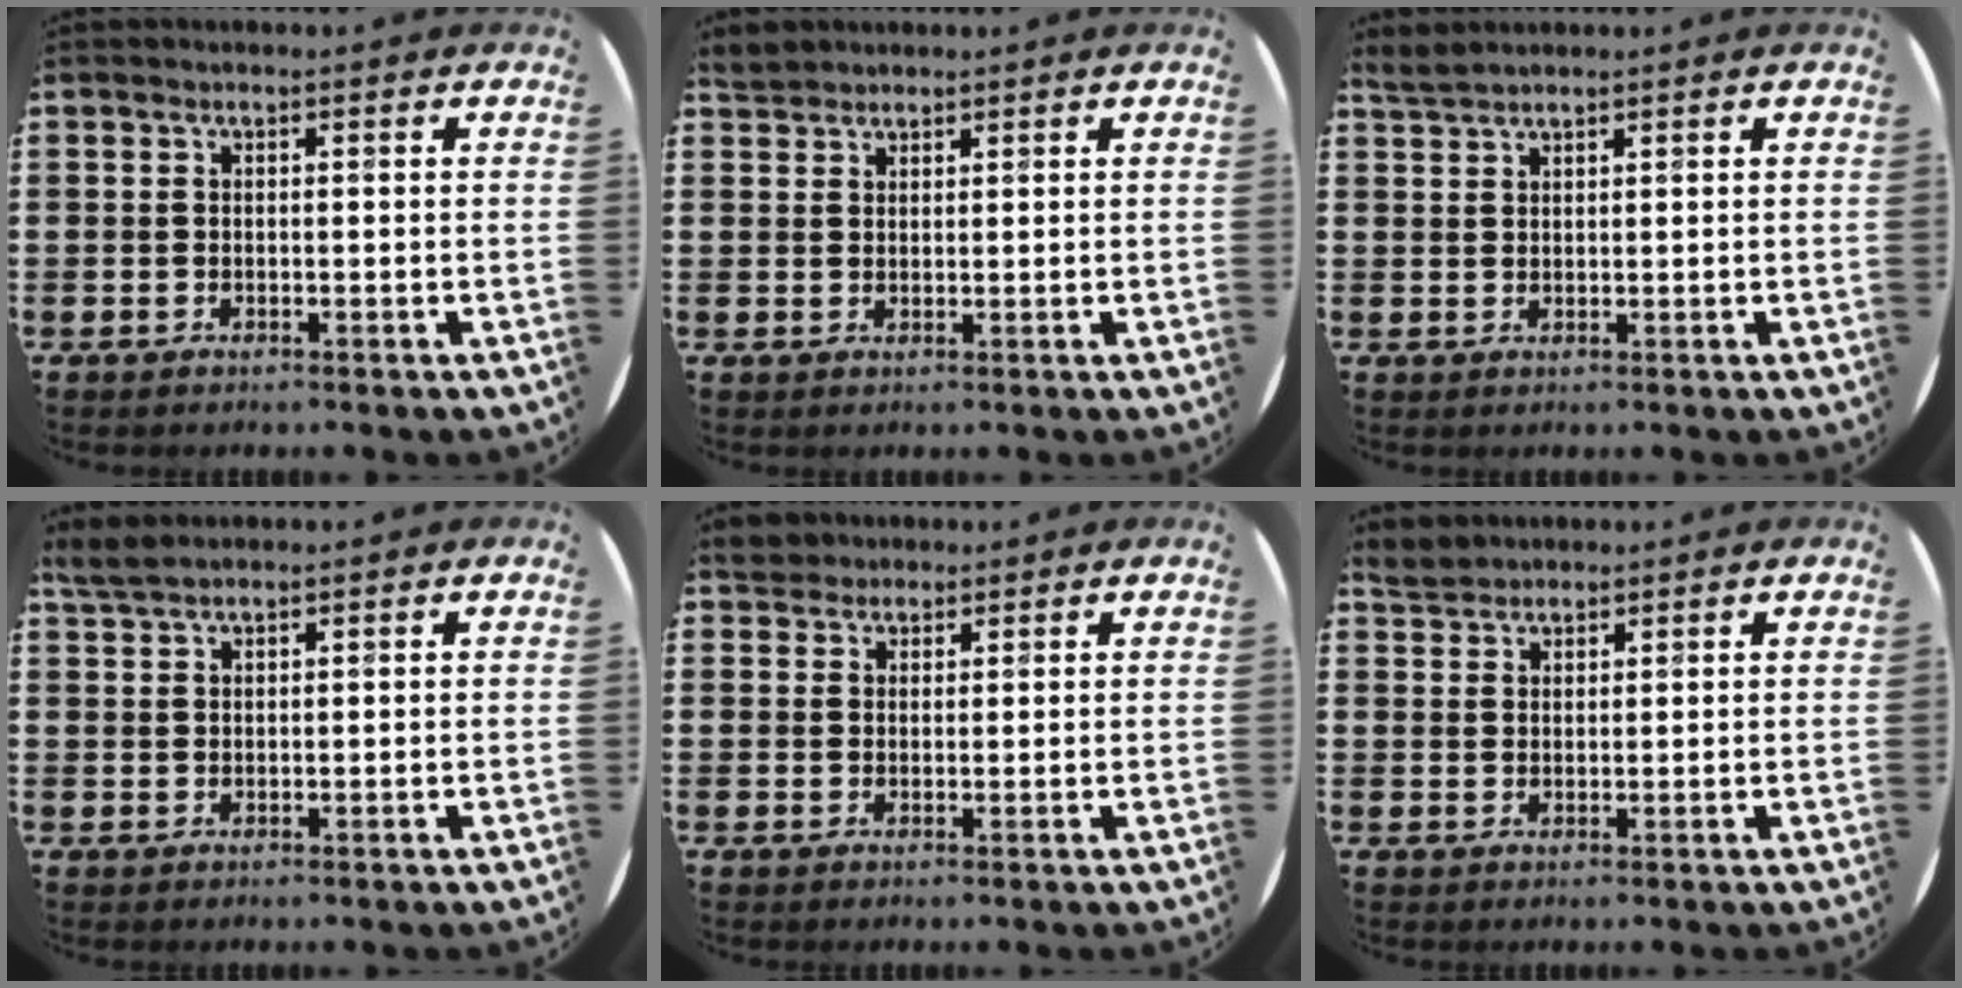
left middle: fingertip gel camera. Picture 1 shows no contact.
{"total": 2.0, "force": [1.9, 0.6, 0.0], "torque": [0.004, 0.002, 0.037]}
{"total": 1.8, "force": [1.8, 0.0, 0.2], "torque": [-0.007, 0.002, 0.035]}
{"total": 2.2, "force": [2.0, 0.3, 0.8], "torque": [-0.019, 0.003, 0.039]}
{"total": 2.8, "force": [2.6, 1.1, 0.1], "torque": [-0.001, 0.001, 0.049]}
{"total": 2.6, "force": [2.4, 0.9, 0.1], "torque": [-0.007, 0.003, 0.048]}